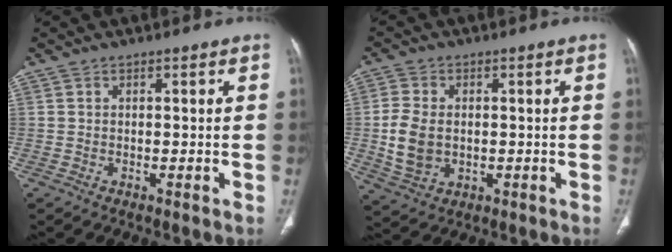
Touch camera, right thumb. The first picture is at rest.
{"total": 8.4, "force": [-0.3, 6.0, 5.9], "torque": [-0.116, -0.004, 0.002]}